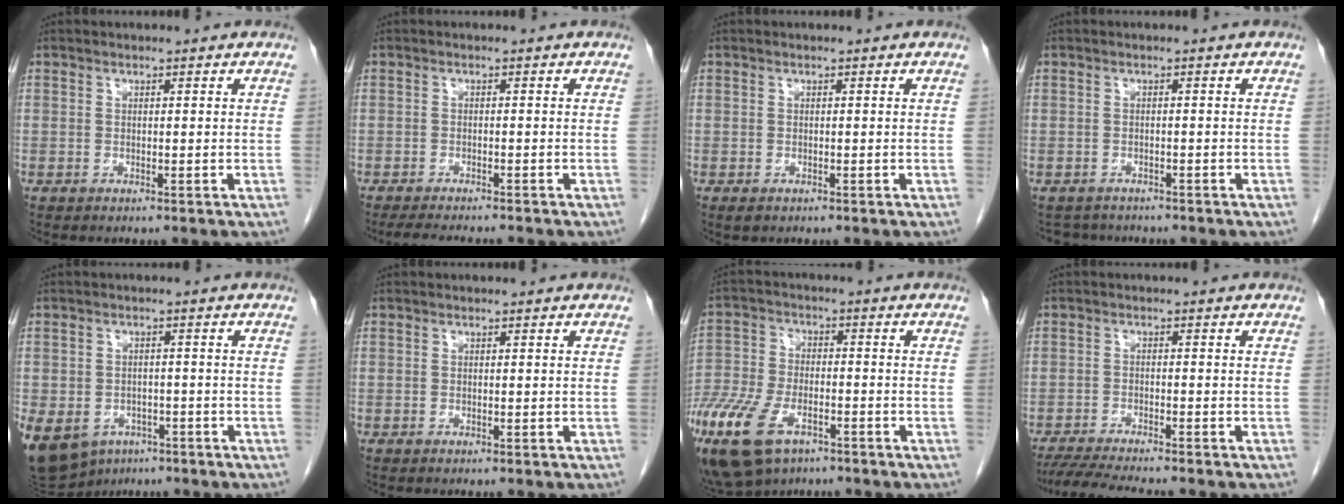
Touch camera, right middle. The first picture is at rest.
{"total": 6.8, "force": [-6.1, 0.8, 2.8], "torque": [-0.037, -0.013, -0.091]}
{"total": 0.8, "force": [-0.5, 0.5, 0.5], "torque": [-0.009, 0.000, -0.003]}
{"total": 3.3, "force": [-3.0, 1.3, -0.1], "torque": [0.001, -0.003, -0.044]}
{"total": 22.4, "force": [-10.5, 17.2, 9.8], "torque": [-0.321, -0.015, -0.145]}
{"total": 0.0}
{"total": 20.6, "force": [-11.8, 11.2, 12.7], "torque": [-0.358, -0.032, -0.213]}
{"total": 7.9, "force": [-7.1, 0.0, 3.5], "torque": [-0.057, -0.019, -0.116]}